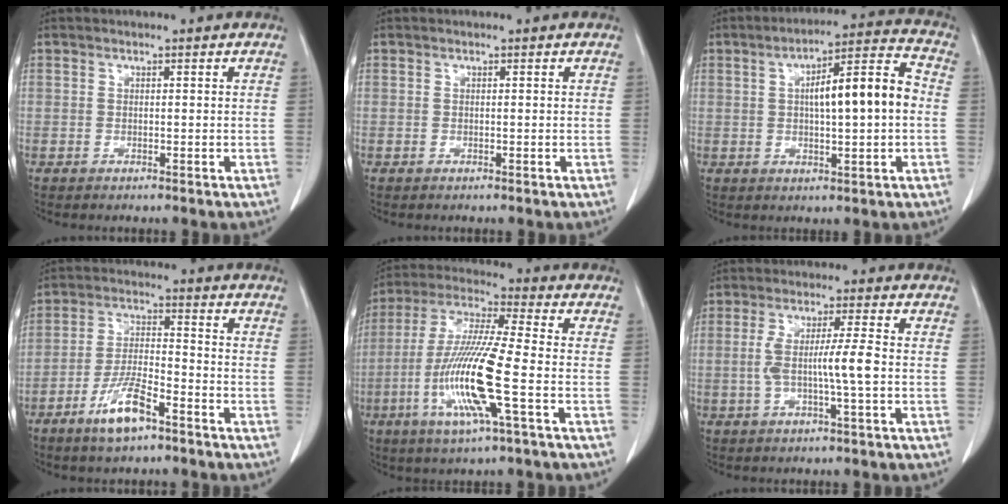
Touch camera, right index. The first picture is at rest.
{"total": 0.0}
{"total": 11.7, "force": [0.7, 2.0, 11.6], "torque": [-0.178, 0.028, 0.009]}
{"total": 8.2, "force": [-5.2, 1.7, 6.1], "torque": [-0.123, -0.006, -0.096]}
{"total": 14.5, "force": [-4.0, 0.2, 14.0], "torque": [-0.290, -0.012, -0.084]}
{"total": 6.5, "force": [-0.8, -0.2, 6.4], "torque": [-0.128, 0.007, -0.013]}